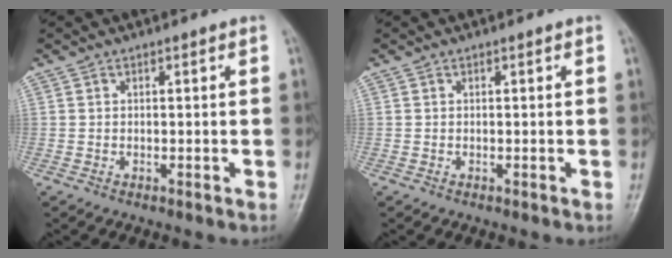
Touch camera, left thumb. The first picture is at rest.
{"total": 0.0}